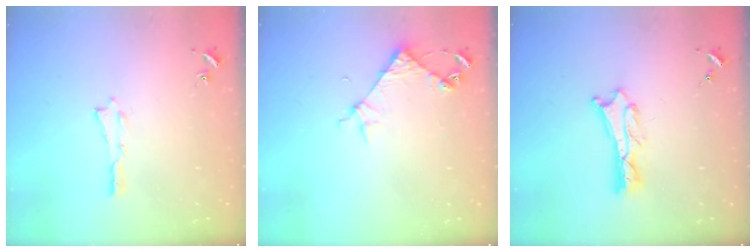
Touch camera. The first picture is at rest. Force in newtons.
{"total": 4.6, "press": 4.6, "slide": 0.3}
{"total": 1.8, "press": 1.8, "slide": 0.2}